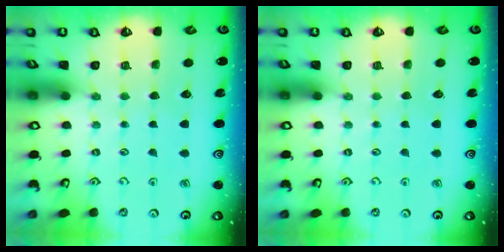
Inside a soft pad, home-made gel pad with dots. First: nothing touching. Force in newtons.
{"total": 0.0}